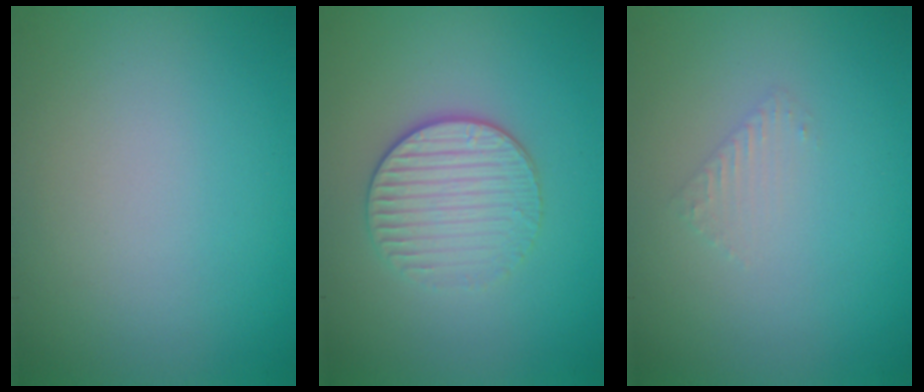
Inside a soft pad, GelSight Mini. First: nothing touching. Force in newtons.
{"total": 3.2, "press": 2.9, "slide": 1.3}
{"total": 0.9, "press": 0.9, "slide": 0.2}